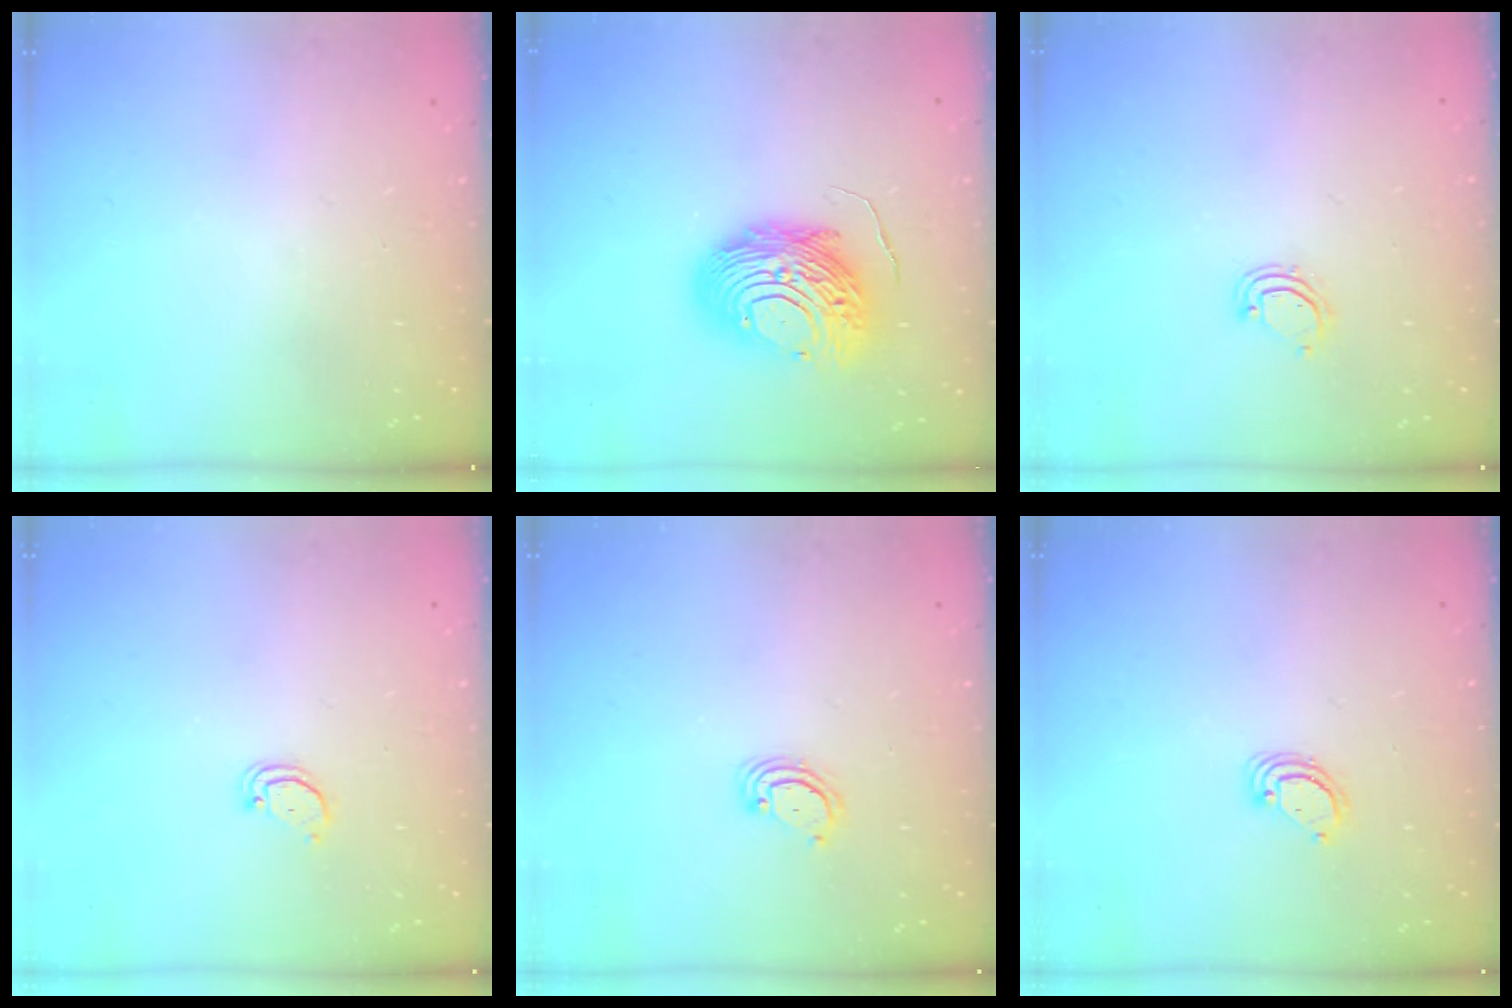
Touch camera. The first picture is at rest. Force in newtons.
{"total": 14.4, "press": 14.4, "slide": 1.3}
{"total": 4.3, "press": 4.3, "slide": 0.5}
{"total": 2.1, "press": 2.1, "slide": 0.2}
{"total": 2.9, "press": 2.9, "slide": 0.3}
{"total": 3.8, "press": 3.8, "slide": 0.3}